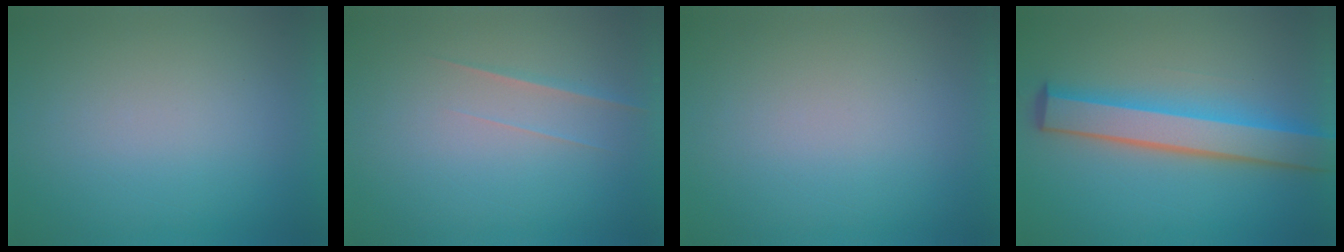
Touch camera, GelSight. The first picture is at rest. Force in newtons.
{"total": 1.9}
{"total": 0.0}
{"total": 6.5}